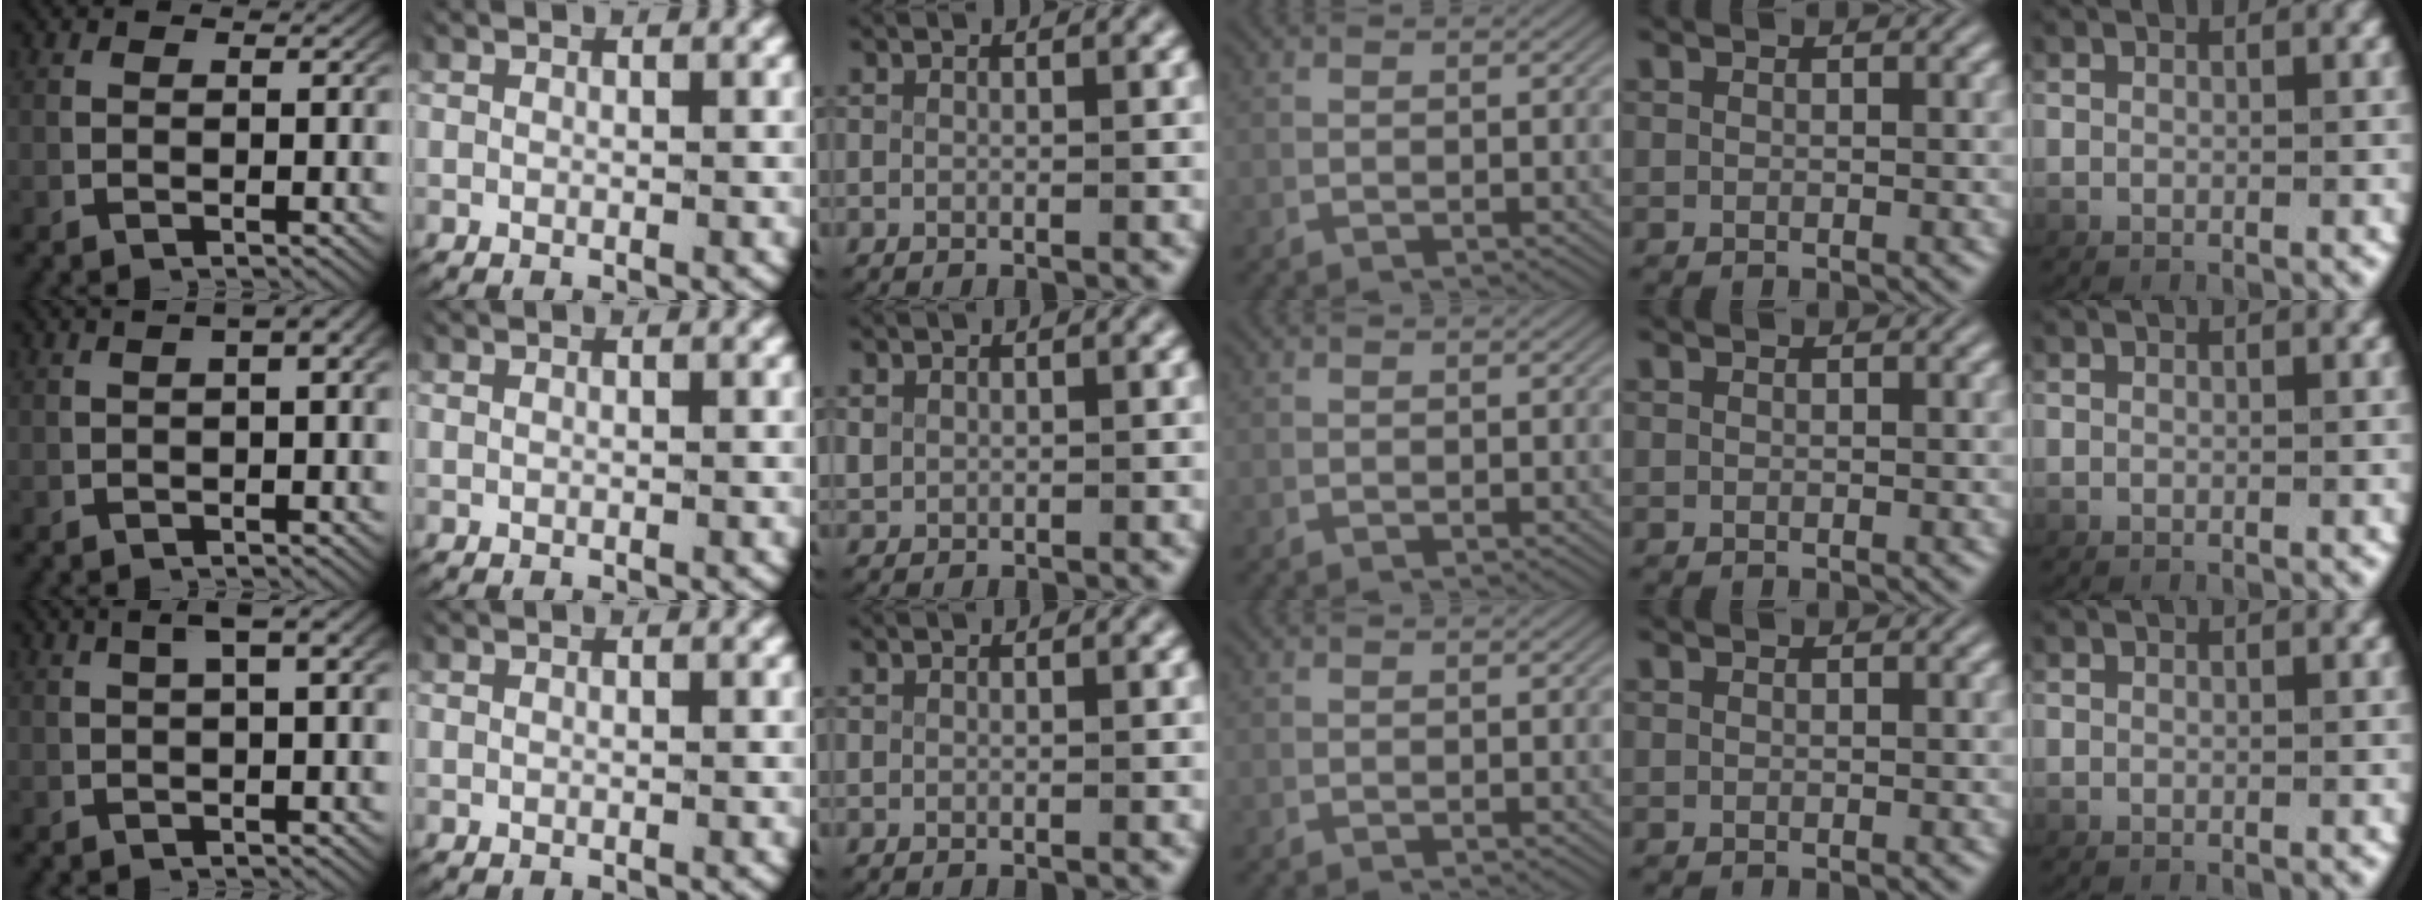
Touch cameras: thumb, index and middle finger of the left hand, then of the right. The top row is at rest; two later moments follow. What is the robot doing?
{"motion": "lift_and_place", "object": "router"}